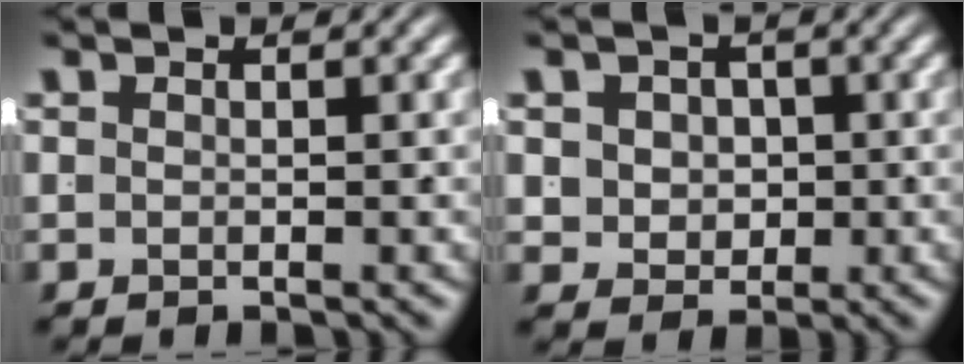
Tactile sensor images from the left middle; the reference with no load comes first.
{"total": 4.2, "force": [0.4, 3.7, 1.9], "torque": [-0.037, -0.014, 0.013]}